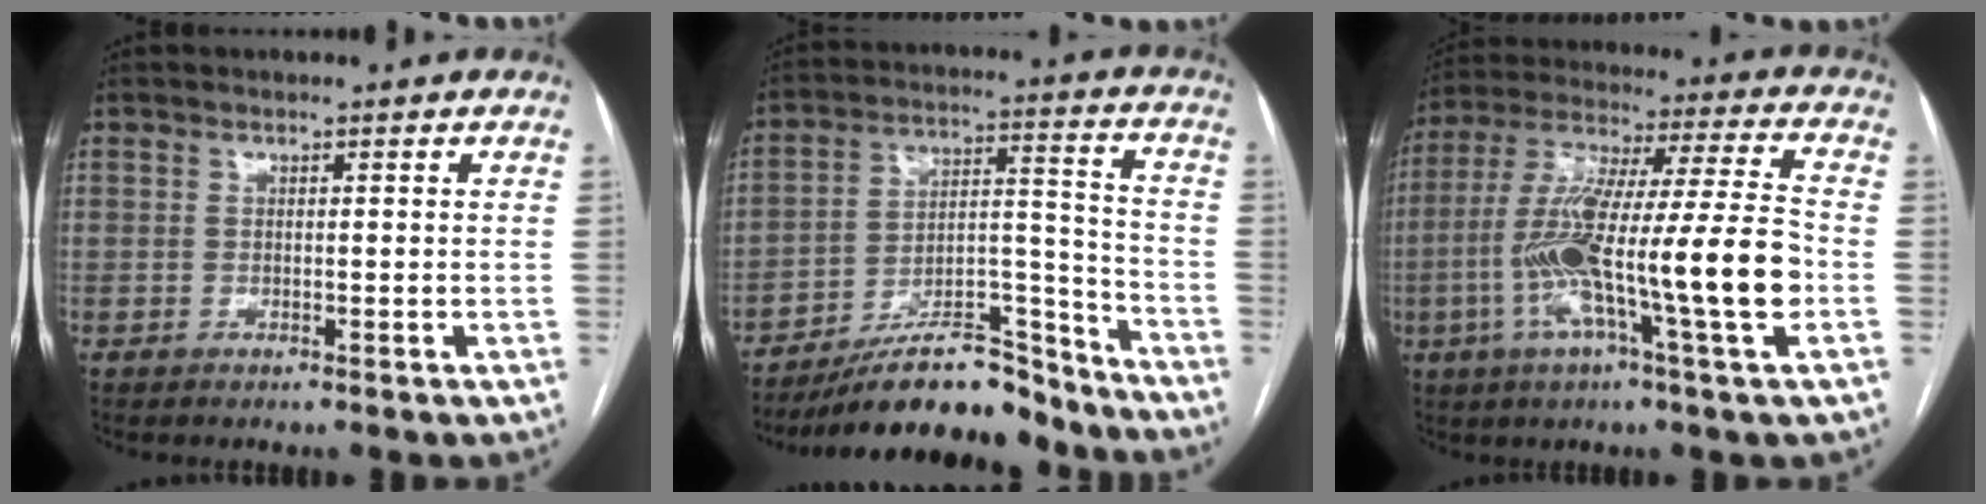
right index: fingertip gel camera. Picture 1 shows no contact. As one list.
[{"total": 16.7, "force": [-14.5, 4.4, 7.0], "torque": [-0.105, 0.040, -0.240]}, {"total": 19.7, "force": [-5.1, 0.2, 19.1], "torque": [-0.345, 0.000, -0.094]}]